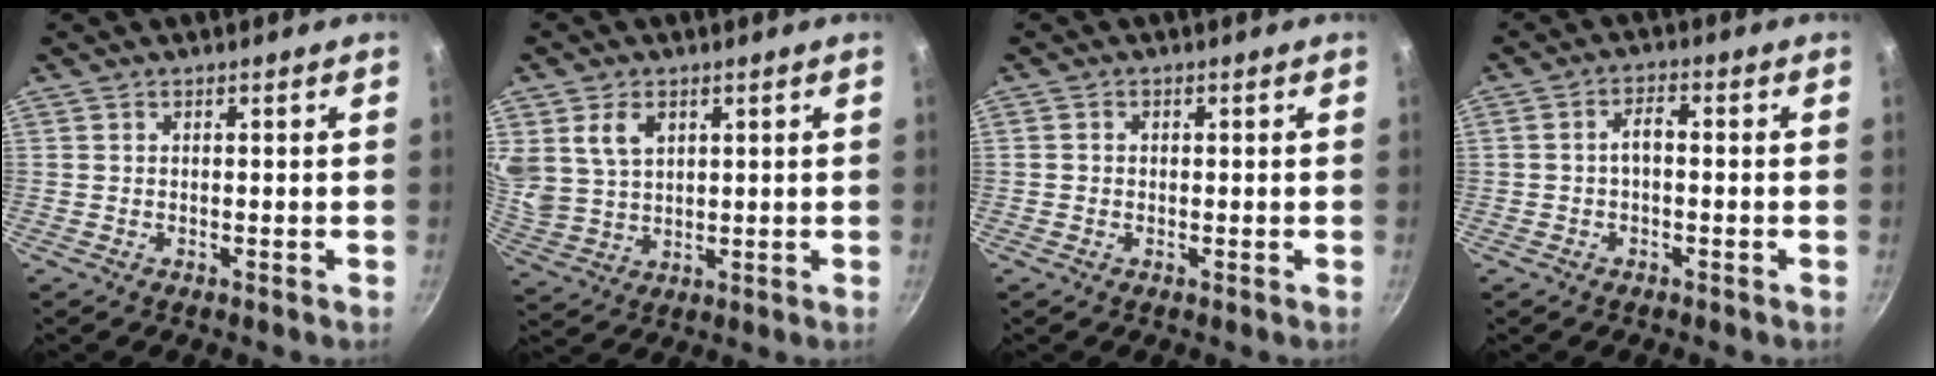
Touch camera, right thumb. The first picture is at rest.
{"total": 7.7, "force": [3.1, 5.4, 4.6], "torque": [-0.072, -0.014, 0.070]}
{"total": 1.0, "force": [-0.1, 0.9, 0.4], "torque": [-0.004, 0.003, -0.003]}
{"total": 4.2, "force": [-0.7, 1.9, 3.7], "torque": [-0.065, 0.028, -0.015]}